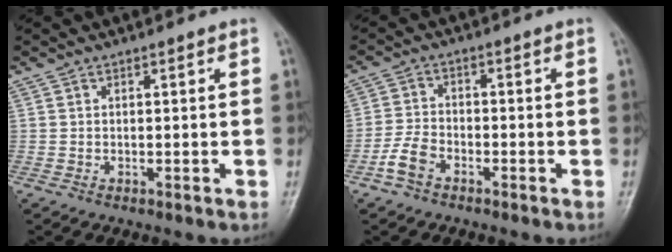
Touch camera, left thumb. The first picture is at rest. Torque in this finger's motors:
{"motor_torque": [0.09, 0.46, 0.15, -0.02, 0.01]}